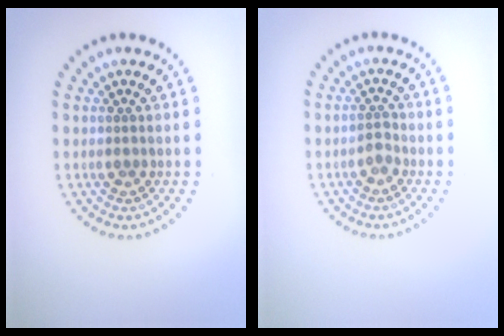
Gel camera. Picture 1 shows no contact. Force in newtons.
{"total": 1.1, "press": 1.0, "slide": 0.4}